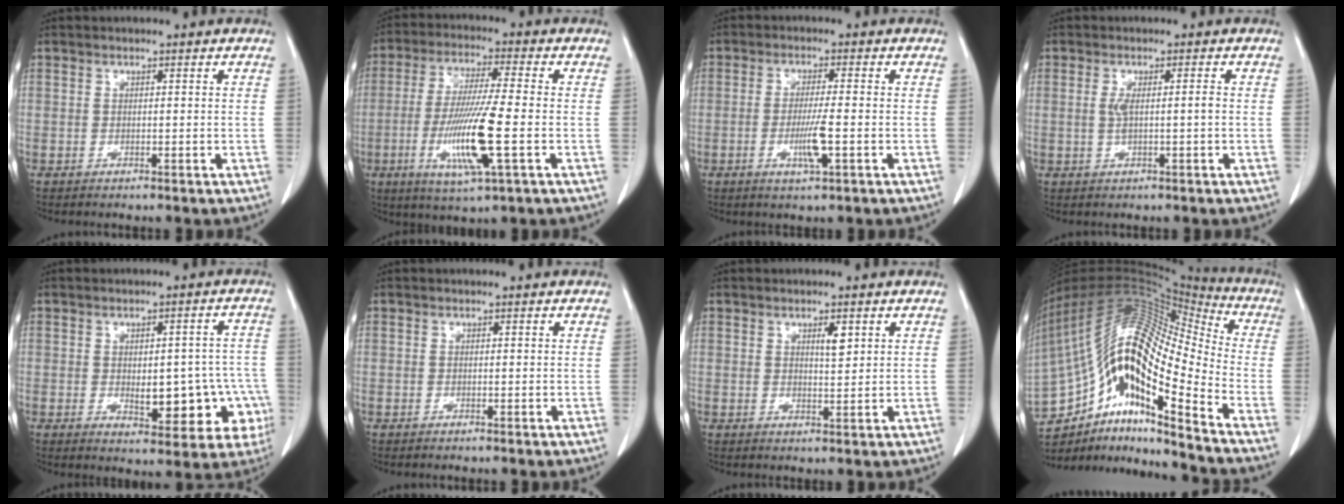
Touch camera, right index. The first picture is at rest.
{"total": 12.6, "force": [-3.3, 0.3, 12.1], "torque": [-0.242, -0.020, -0.064]}
{"total": 5.0, "force": [-1.4, 0.0, 4.8], "torque": [-0.092, -0.010, -0.026]}
{"total": 2.6, "force": [-0.1, 0.1, 2.6], "torque": [-0.053, 0.001, 0.000]}
{"total": 11.6, "force": [-2.8, 5.8, 9.6], "torque": [-0.100, 0.021, -0.023]}
{"total": 0.0}
{"total": 2.4, "force": [1.1, 0.6, 2.0], "torque": [-0.035, -0.004, 0.020]}
{"total": 23.5, "force": [-11.9, 5.1, 19.6], "torque": [-0.373, 0.032, -0.208]}